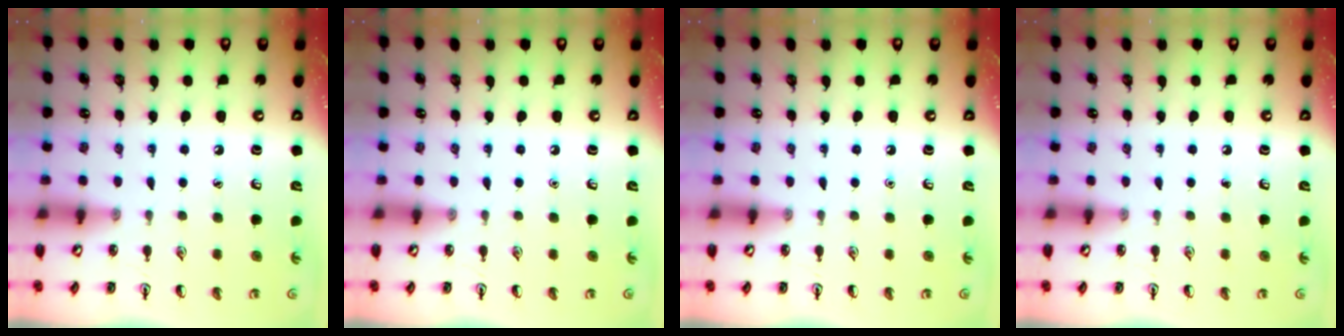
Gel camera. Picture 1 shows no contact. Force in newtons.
{"total": 0.0}
{"total": 0.0}
{"total": 0.0}